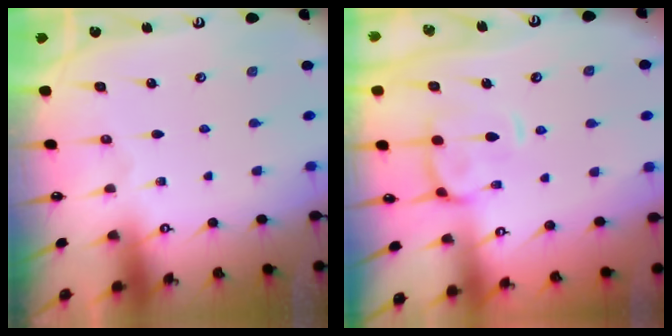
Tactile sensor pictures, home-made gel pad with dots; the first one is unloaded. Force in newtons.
{"total": 5.8, "press": 5.6, "slide": 1.5}